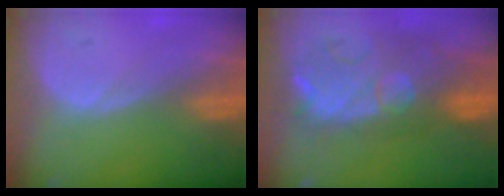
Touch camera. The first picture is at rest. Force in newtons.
{"total": 10.2, "press": 9.7, "slide": 3.4}